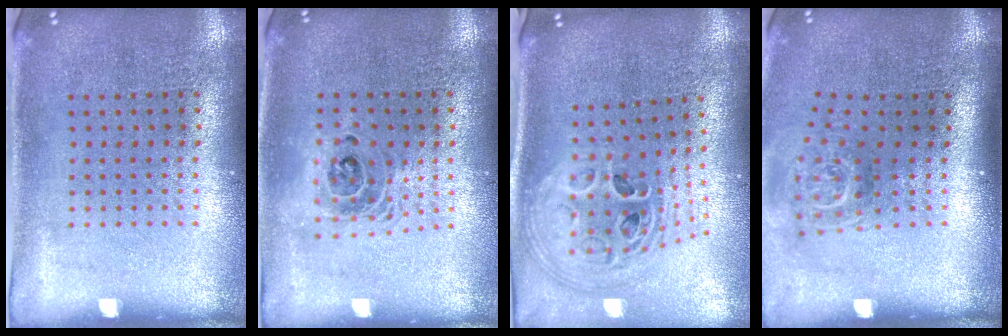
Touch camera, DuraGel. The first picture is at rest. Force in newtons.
{"total": 1.6, "press": 1.3, "slide": 0.9}
{"total": 2.8, "press": 2.0, "slide": 1.9}
{"total": 1.8, "press": 1.2, "slide": 1.3}